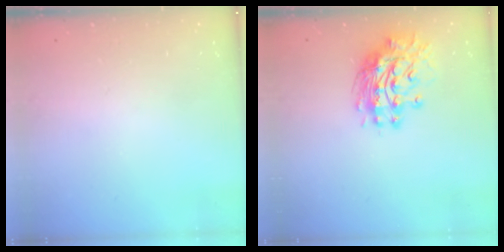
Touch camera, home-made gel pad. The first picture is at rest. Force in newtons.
{"total": 12.3, "press": 12.2, "slide": 1.6}